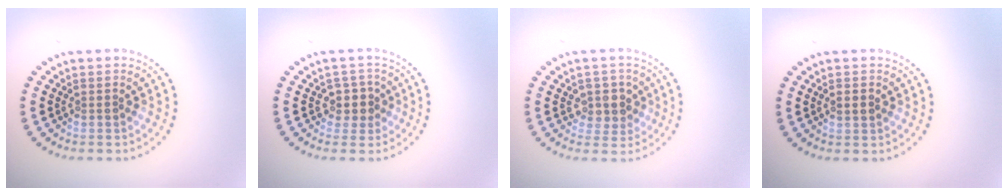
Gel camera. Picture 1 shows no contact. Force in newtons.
{"total": 2.2, "press": 1.9, "slide": 1.2}
{"total": 2.5, "press": 2.3, "slide": 1.0}
{"total": 1.6, "press": 1.6, "slide": 0.1}